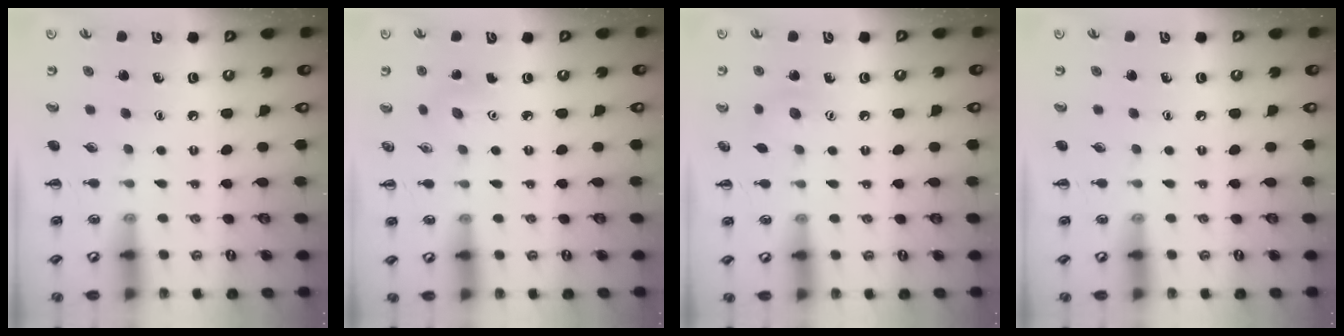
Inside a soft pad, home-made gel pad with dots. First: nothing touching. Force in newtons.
{"total": 2.8, "press": 2.8, "slide": 0.7}
{"total": 6.3, "press": 6.1, "slide": 1.4}
{"total": 0.0}